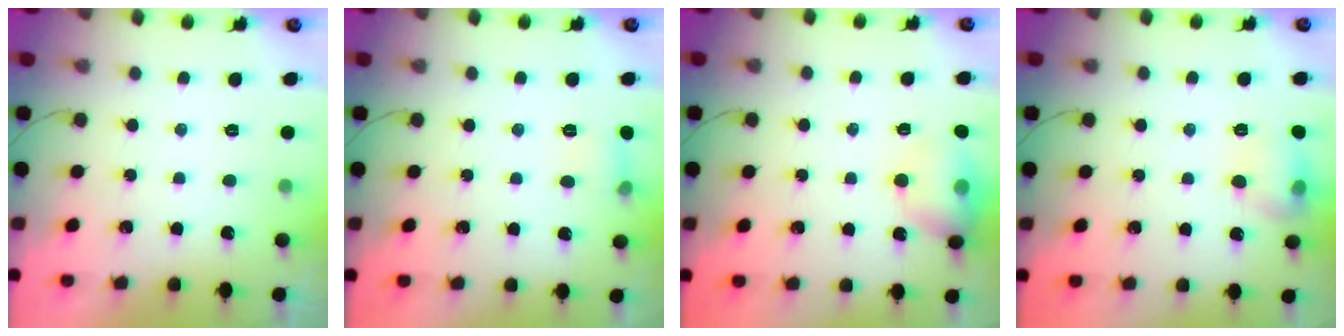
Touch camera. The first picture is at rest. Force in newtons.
{"total": 5.4, "press": 5.1, "slide": 1.6}
{"total": 11.0, "press": 10.9, "slide": 1.6}
{"total": 9.1, "press": 9.1, "slide": 1.0}